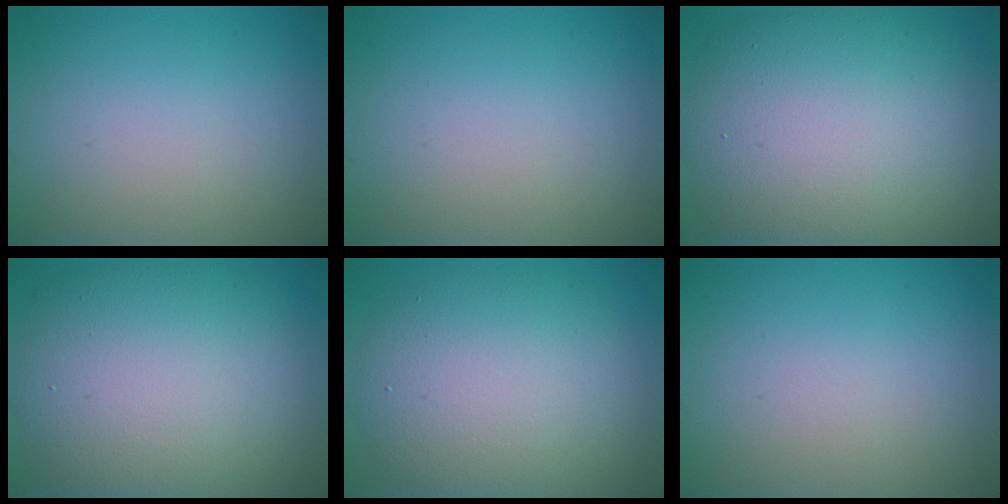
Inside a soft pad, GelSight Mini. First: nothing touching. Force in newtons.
{"total": 0.0}
{"total": 11.6, "press": 11.6, "slide": 0.6}
{"total": 11.1, "press": 11.1, "slide": 0.8}
{"total": 8.5, "press": 8.5, "slide": 0.3}
{"total": 0.0}